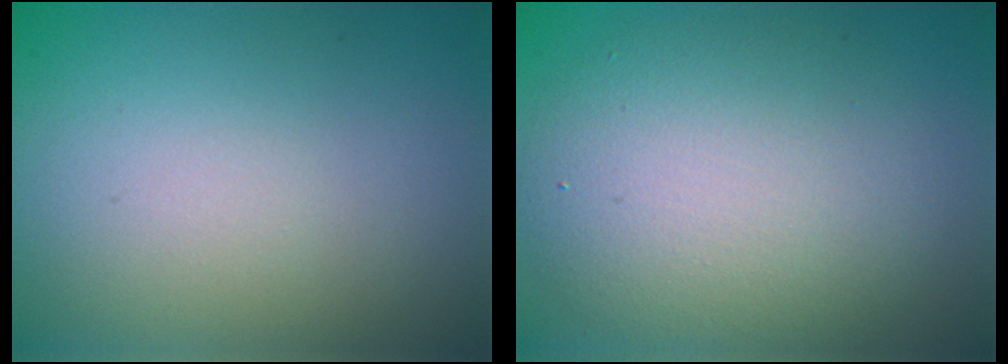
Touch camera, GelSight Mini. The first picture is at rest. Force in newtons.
{"total": 6.7, "press": 6.7, "slide": 0.6}